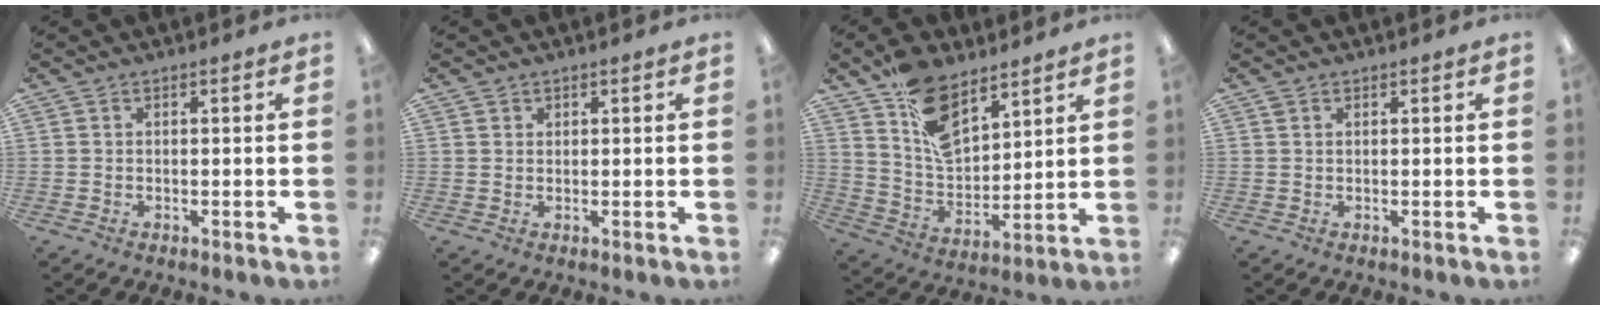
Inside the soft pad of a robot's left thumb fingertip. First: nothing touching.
{"total": 1.4, "force": [0.9, 1.0, 0.0], "torque": [0.008, -0.002, 0.016]}
{"total": 13.3, "force": [8.4, 7.1, 7.5], "torque": [-0.134, -0.039, 0.158]}
{"total": 0.9, "force": [0.7, 0.6, 0.3], "torque": [-0.007, 0.002, 0.012]}